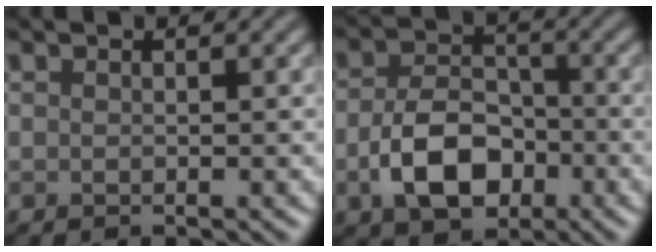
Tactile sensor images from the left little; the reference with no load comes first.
{"total": 6.4, "force": [-2.2, 4.2, 4.3], "torque": [-0.084, -0.005, -0.038]}